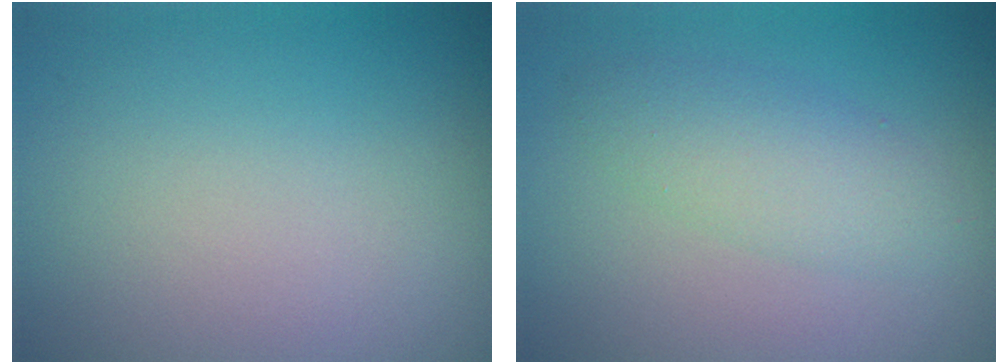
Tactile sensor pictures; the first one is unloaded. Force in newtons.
{"total": 3.0, "press": 3.0, "slide": 0.1}